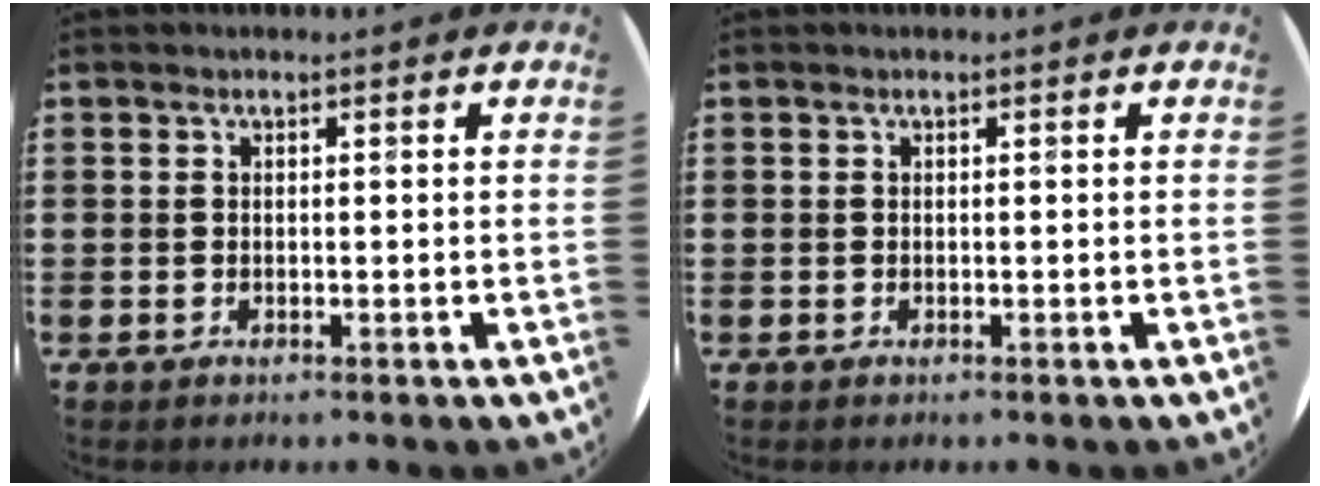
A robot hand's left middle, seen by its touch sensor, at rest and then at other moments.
{"total": 0.0}